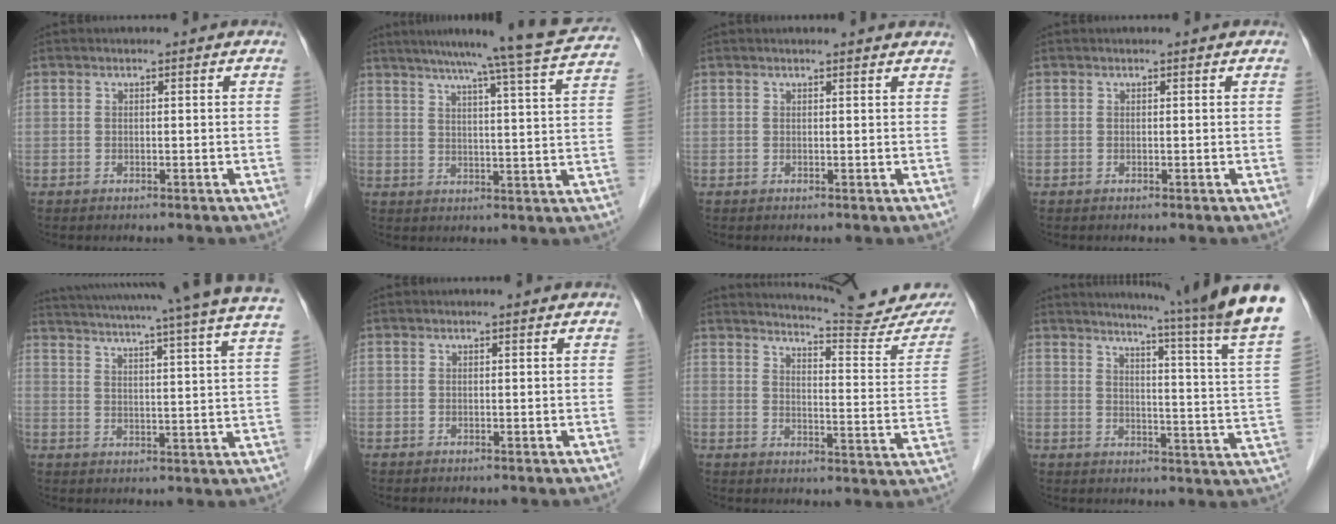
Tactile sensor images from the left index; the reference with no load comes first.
{"total": 18.3, "force": [16.1, -1.5, 8.5], "torque": [-0.138, -0.027, 0.197]}
{"total": 2.9, "force": [2.8, 0.0, 0.7], "torque": [-0.011, 0.005, 0.022]}
{"total": 0.0}
{"total": 28.7, "force": [25.5, -1.1, 13.1], "torque": [-0.218, -0.041, 0.320]}
{"total": 0.0}
{"total": 17.6, "force": [16.8, 0.0, 5.0], "torque": [-0.074, -0.089, 0.197]}
{"total": 21.3, "force": [18.1, -3.1, 10.7], "torque": [-0.158, -0.092, 0.215]}